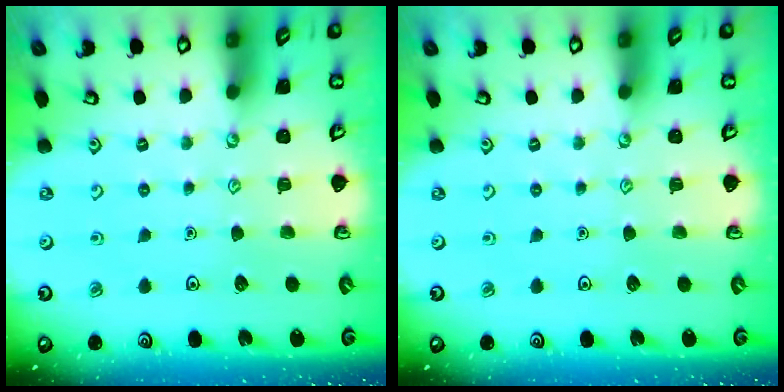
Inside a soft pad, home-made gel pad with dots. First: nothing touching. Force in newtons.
{"total": 0.0}